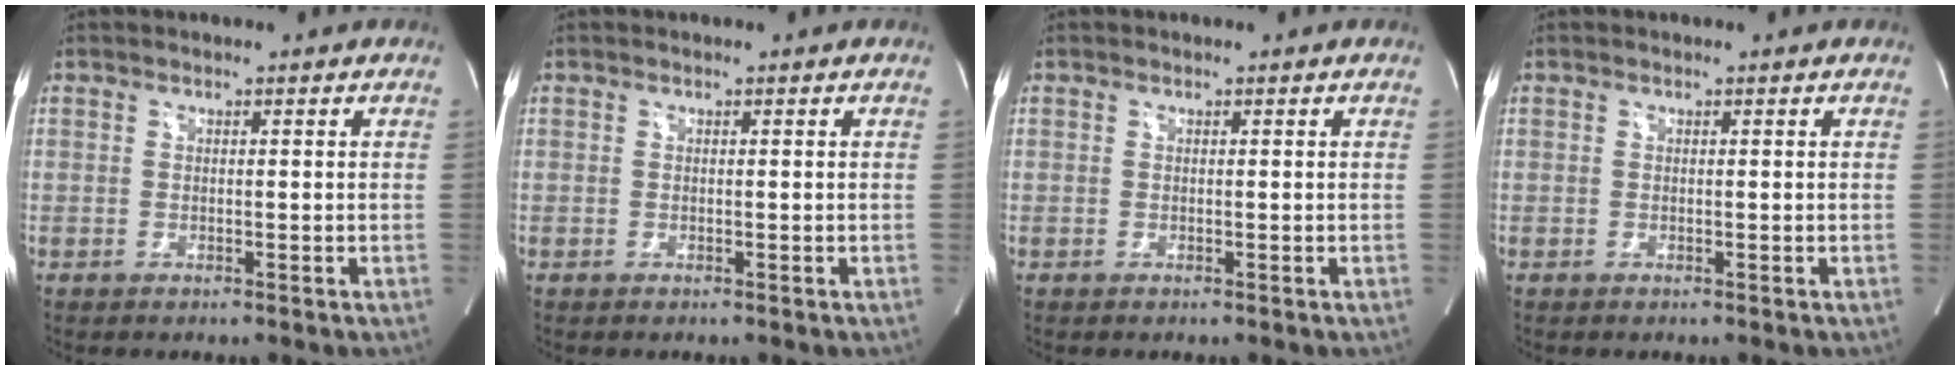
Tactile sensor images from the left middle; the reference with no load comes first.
{"total": 0.0}
{"total": 0.0}
{"total": 0.0}